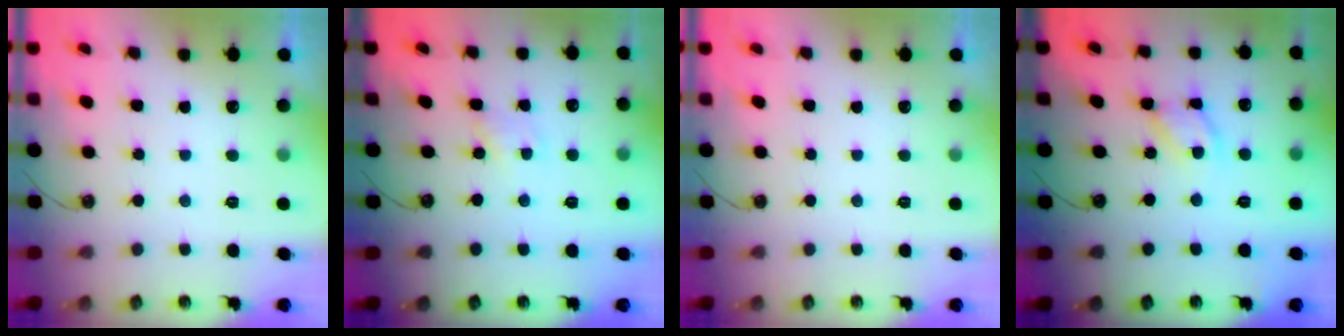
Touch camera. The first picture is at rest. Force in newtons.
{"total": 2.7, "press": 2.7, "slide": 0.4}
{"total": 0.0}
{"total": 9.7, "press": 9.7, "slide": 0.6}